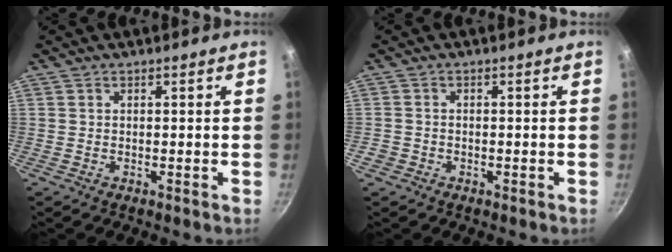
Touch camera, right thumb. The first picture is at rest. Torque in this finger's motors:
{"motor_torque": [-0.36, -0.05, -0.28, -0.02, 0.04]}